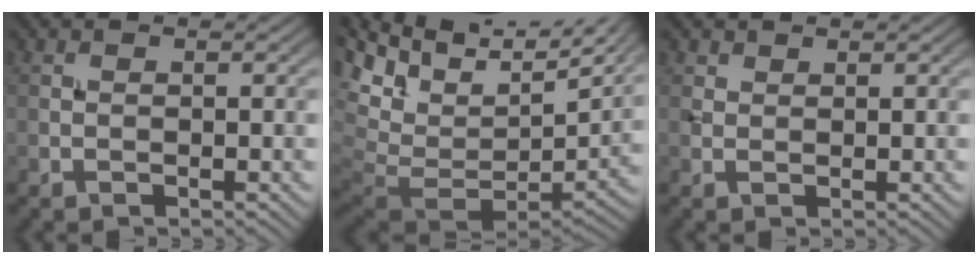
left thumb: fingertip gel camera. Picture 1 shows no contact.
{"total": 16.7, "force": [4.5, 9.2, 13.2], "torque": [-0.234, 0.011, 0.139]}
{"total": 1.2, "force": [1.0, 0.6, 0.3], "torque": [-0.007, 0.001, 0.023]}